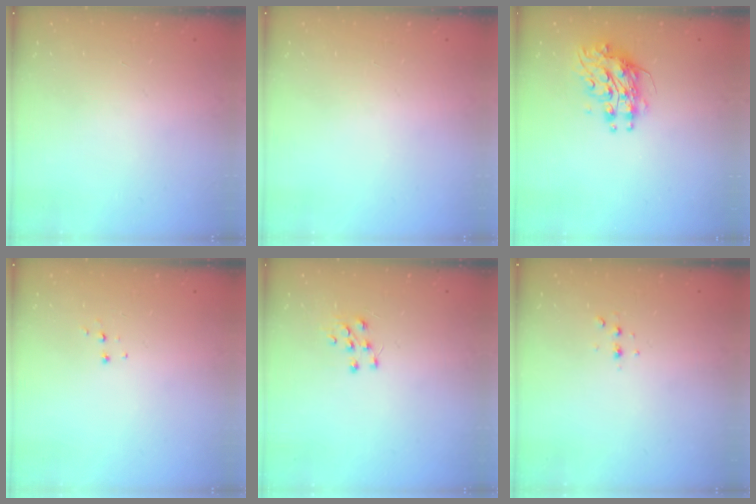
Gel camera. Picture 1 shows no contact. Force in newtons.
{"total": 0.0}
{"total": 8.9, "press": 8.9, "slide": 0.5}
{"total": 4.5, "press": 4.5, "slide": 0.4}
{"total": 6.3, "press": 6.3, "slide": 0.5}
{"total": 2.8, "press": 2.8, "slide": 0.7}